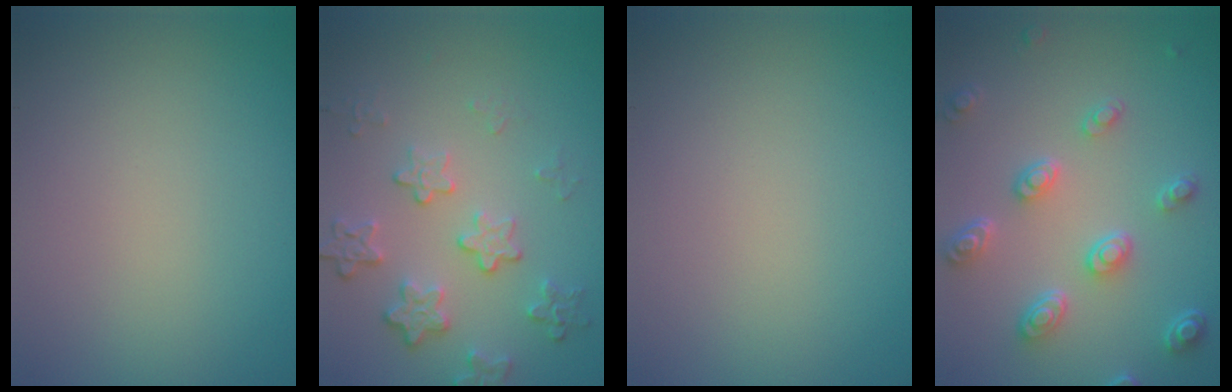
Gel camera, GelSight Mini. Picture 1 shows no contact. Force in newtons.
{"total": 4.0, "press": 3.0, "slide": 2.6}
{"total": 0.0}
{"total": 4.6, "press": 3.4, "slide": 3.0}